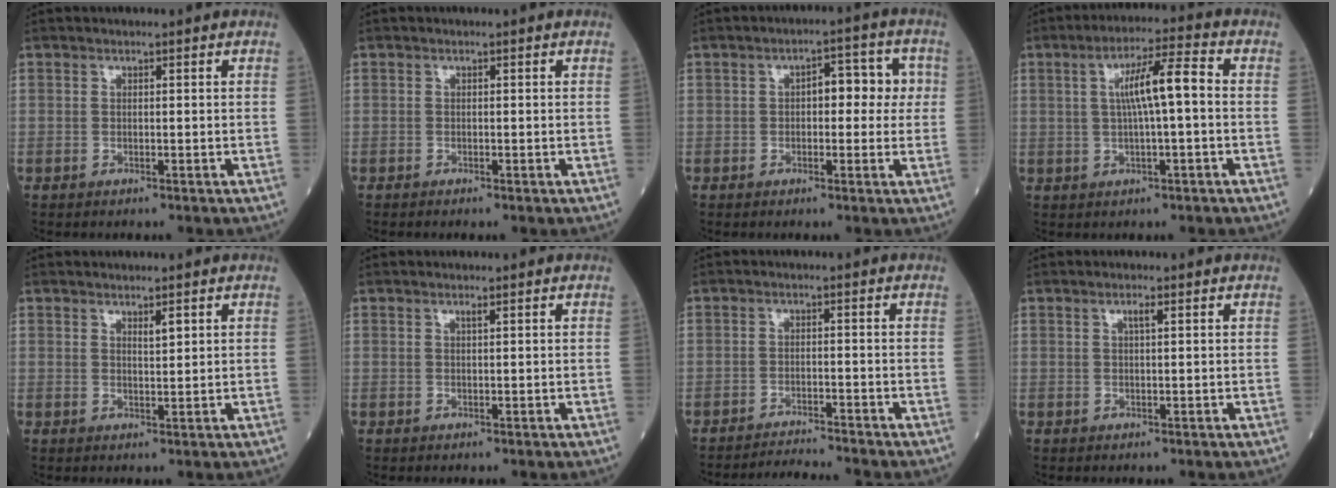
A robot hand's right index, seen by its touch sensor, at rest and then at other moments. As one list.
[{"total": 0.0}, {"total": 6.2, "force": [0.8, 3.1, 5.3], "torque": [-0.062, 0.031, 0.007]}, {"total": 7.7, "force": [0.7, 0.6, 7.6], "torque": [-0.134, 0.018, 0.009]}, {"total": 1.8, "force": [1.1, 0.3, 1.4], "torque": [-0.026, -0.002, 0.019]}, {"total": 0.5, "force": [0.3, -0.1, 0.4], "torque": [-0.009, -0.001, 0.007]}, {"total": 5.0, "force": [-4.8, -1.3, 0.4], "torque": [-0.005, -0.014, -0.079]}, {"total": 1.2, "force": [0.5, 0.1, 1.1], "torque": [-0.022, 0.001, 0.009]}]